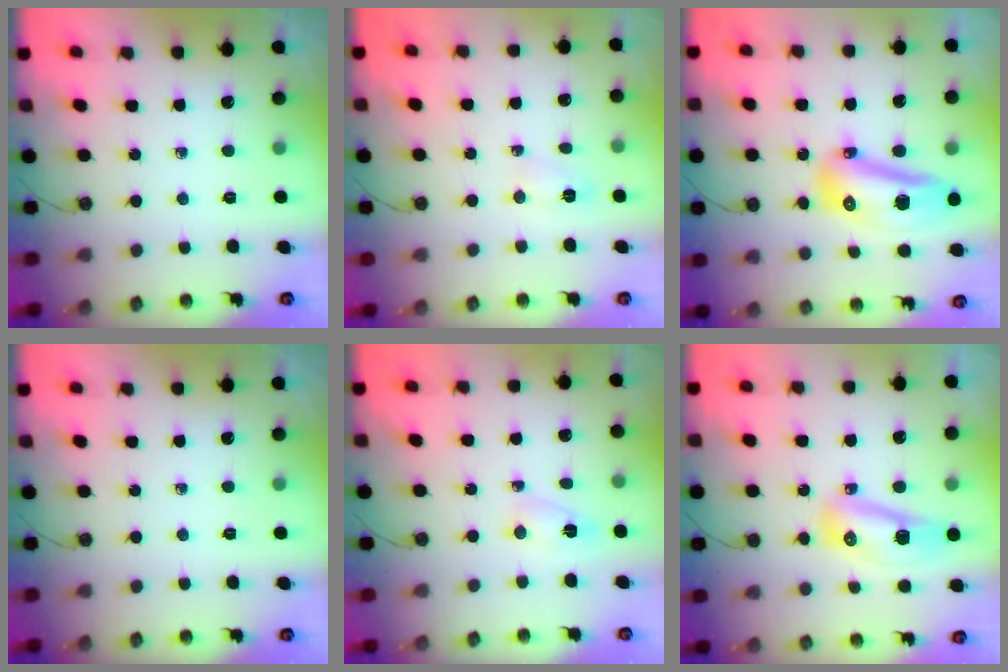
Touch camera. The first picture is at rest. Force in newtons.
{"total": 3.4, "press": 3.2, "slide": 1.1}
{"total": 15.4, "press": 15.3, "slide": 1.9}
{"total": 0.0}
{"total": 3.1, "press": 3.0, "slide": 0.4}
{"total": 10.5, "press": 10.4, "slide": 1.1}